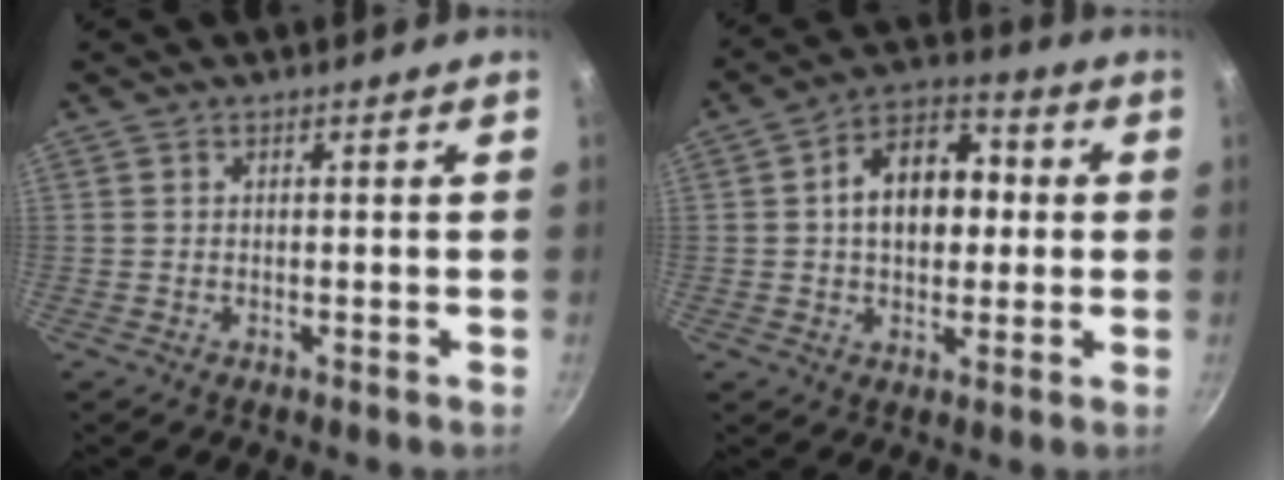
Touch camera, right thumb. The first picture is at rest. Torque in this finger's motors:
{"motor_torque": [-0.78, 1.09, 1.02, 0.19, 0.08]}